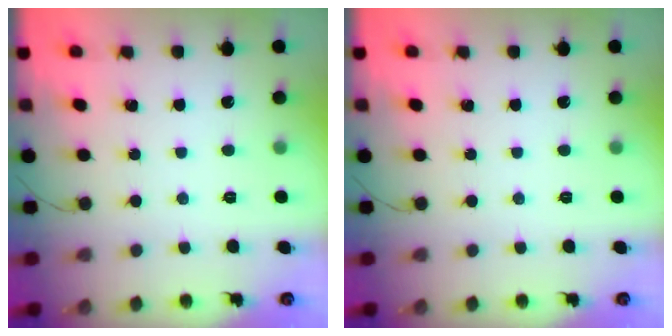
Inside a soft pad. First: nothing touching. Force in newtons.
{"total": 0.0}